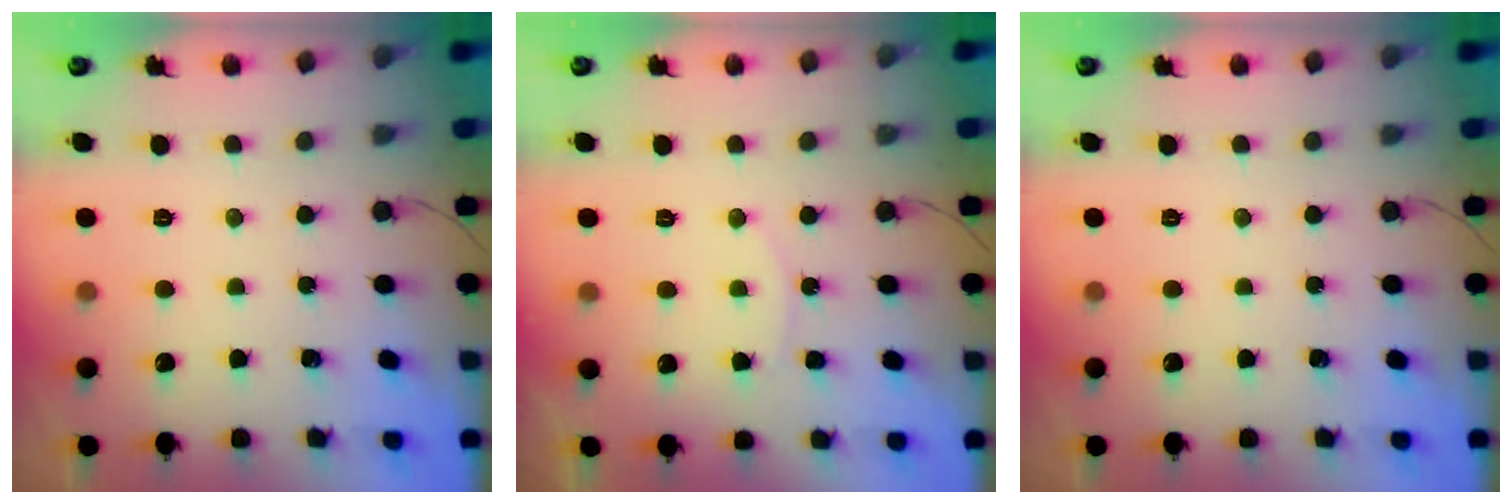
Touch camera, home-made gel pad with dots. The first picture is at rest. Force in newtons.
{"total": 5.0, "press": 4.9, "slide": 0.4}
{"total": 0.0}